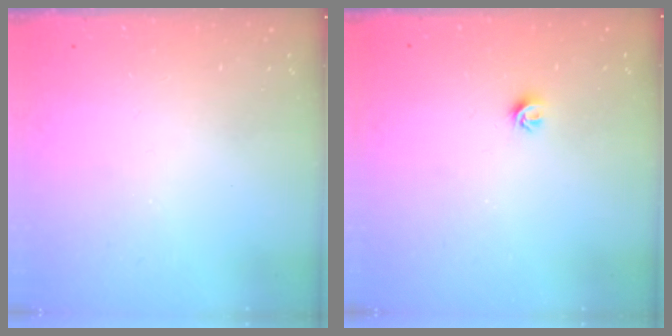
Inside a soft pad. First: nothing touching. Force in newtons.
{"total": 4.2, "press": 4.1, "slide": 0.7}